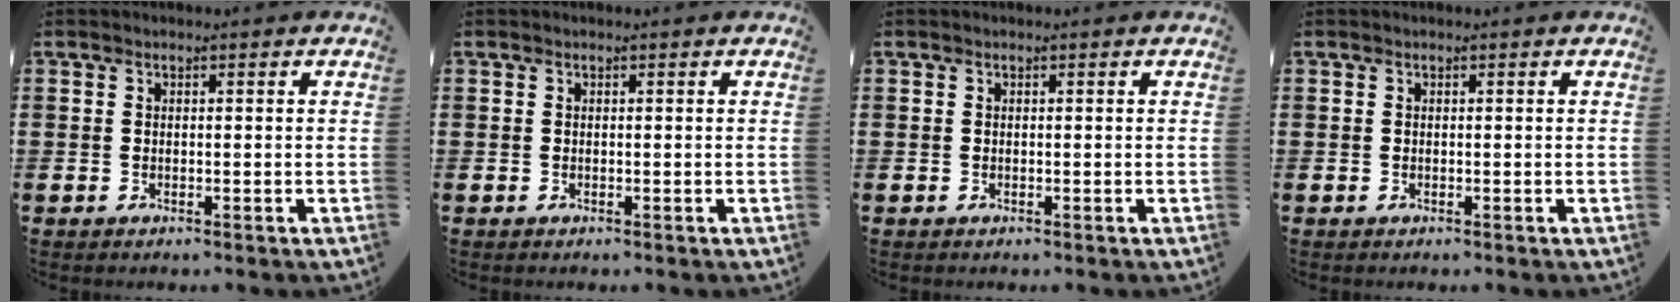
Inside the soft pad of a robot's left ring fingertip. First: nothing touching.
{"total": 0.0}
{"total": 0.0}
{"total": 0.0}